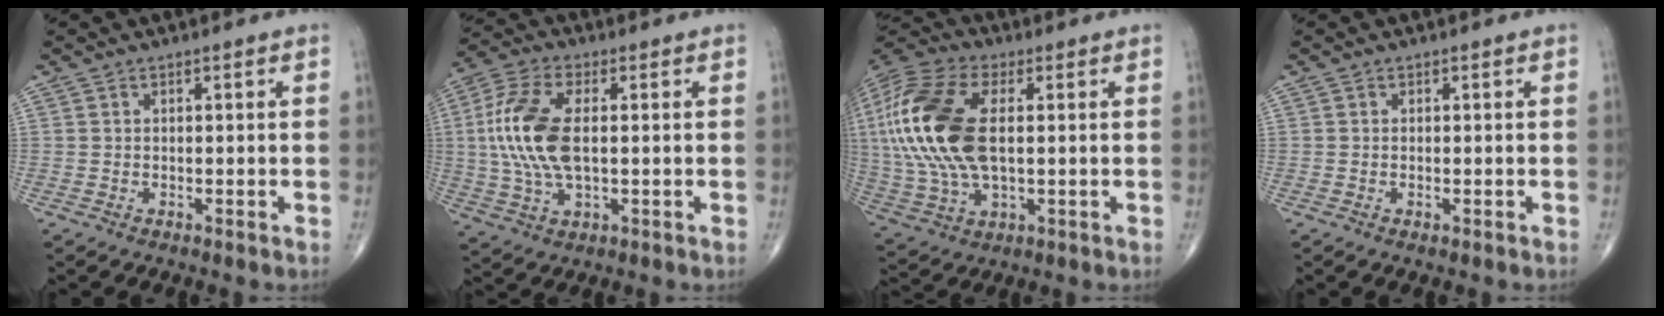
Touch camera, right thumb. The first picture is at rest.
{"total": 14.1, "force": [0.9, 7.0, 12.3], "torque": [-0.272, 0.007, 0.017]}
{"total": 23.2, "force": [2.6, 12.0, 19.7], "torque": [-0.449, 0.003, 0.045]}
{"total": 0.5, "force": [-0.2, 0.1, 0.5], "torque": [-0.010, -0.003, -0.004]}